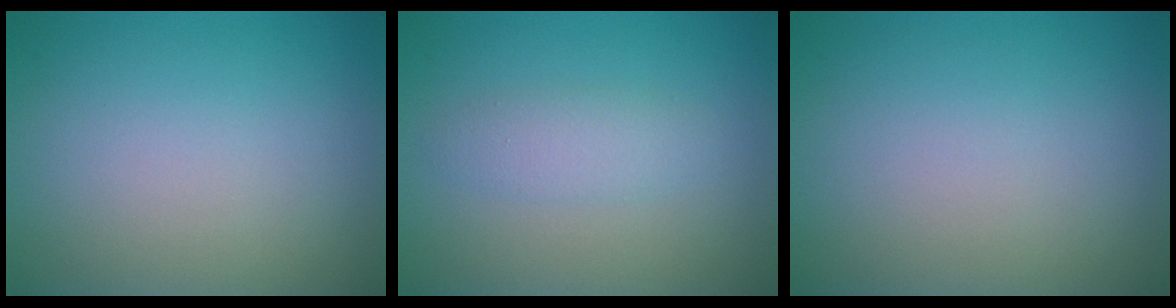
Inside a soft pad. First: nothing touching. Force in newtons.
{"total": 1.9, "press": 1.9, "slide": 0.1}
{"total": 0.0}